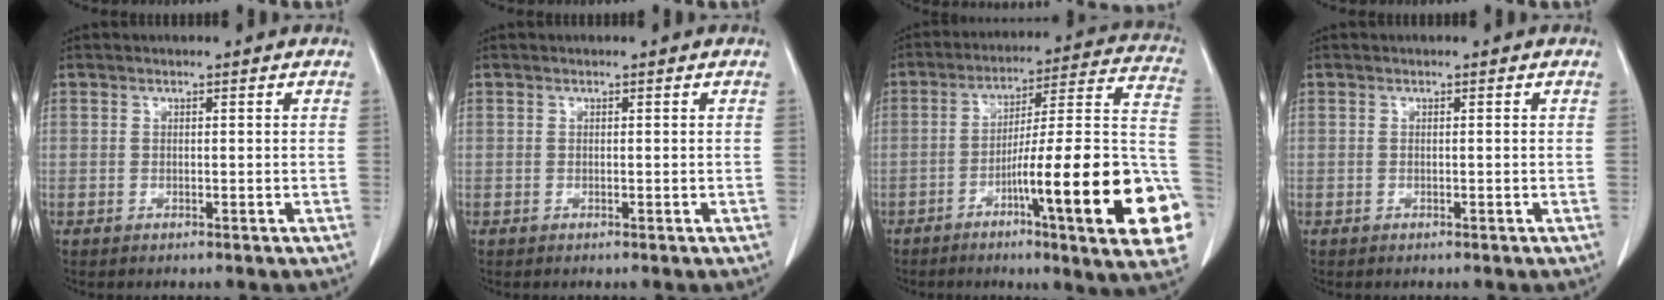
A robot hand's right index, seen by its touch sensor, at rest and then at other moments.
{"total": 0.0}
{"total": 25.1, "force": [-8.2, 1.3, 23.6], "torque": [-0.240, 0.004, -0.120]}
{"total": 0.0}